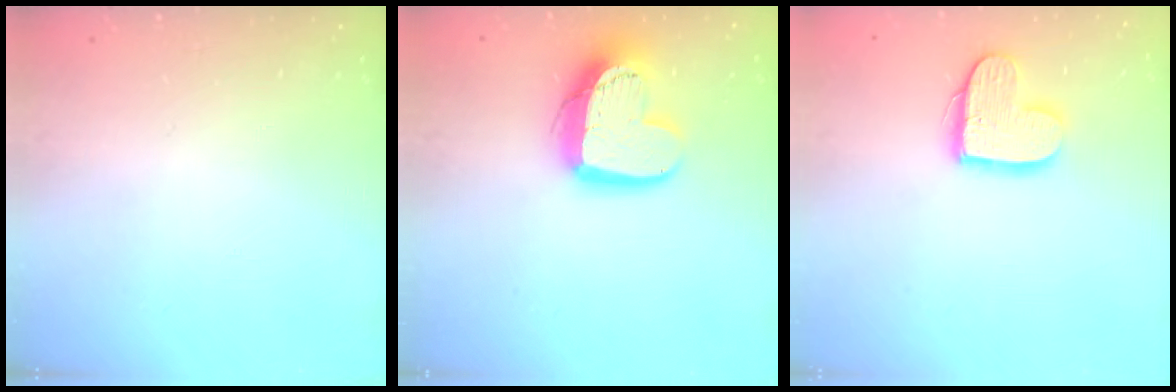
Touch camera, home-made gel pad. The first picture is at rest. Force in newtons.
{"total": 14.7, "press": 14.6, "slide": 1.2}
{"total": 13.4, "press": 13.3, "slide": 1.2}